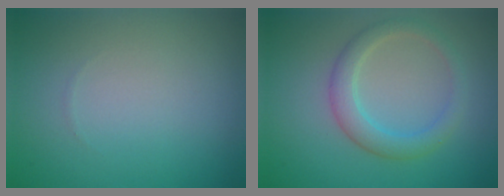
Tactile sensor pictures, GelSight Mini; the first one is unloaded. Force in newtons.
{"total": 2.9, "press": 2.9, "slide": 0.4}